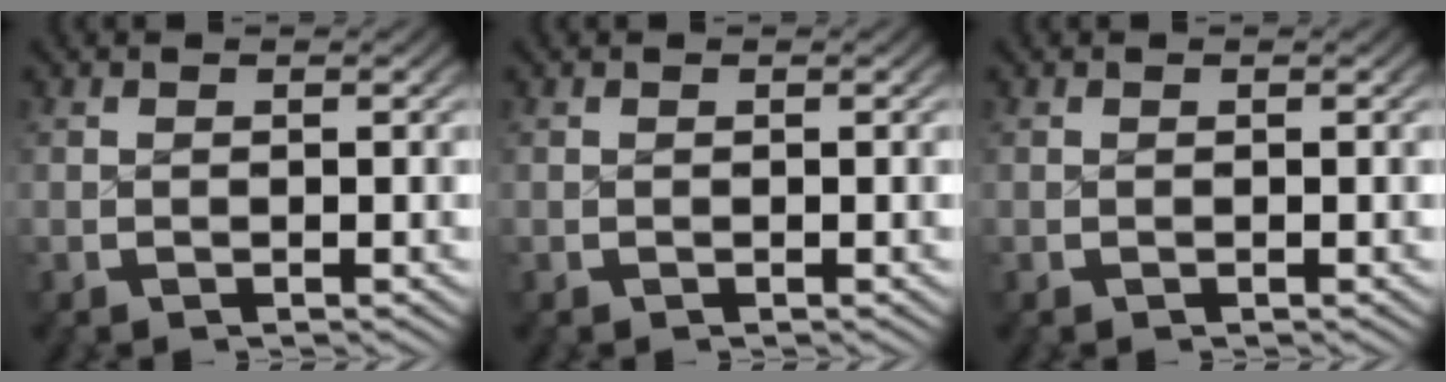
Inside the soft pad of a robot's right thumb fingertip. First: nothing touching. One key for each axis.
{"total": 0.0}
{"total": 0.0}